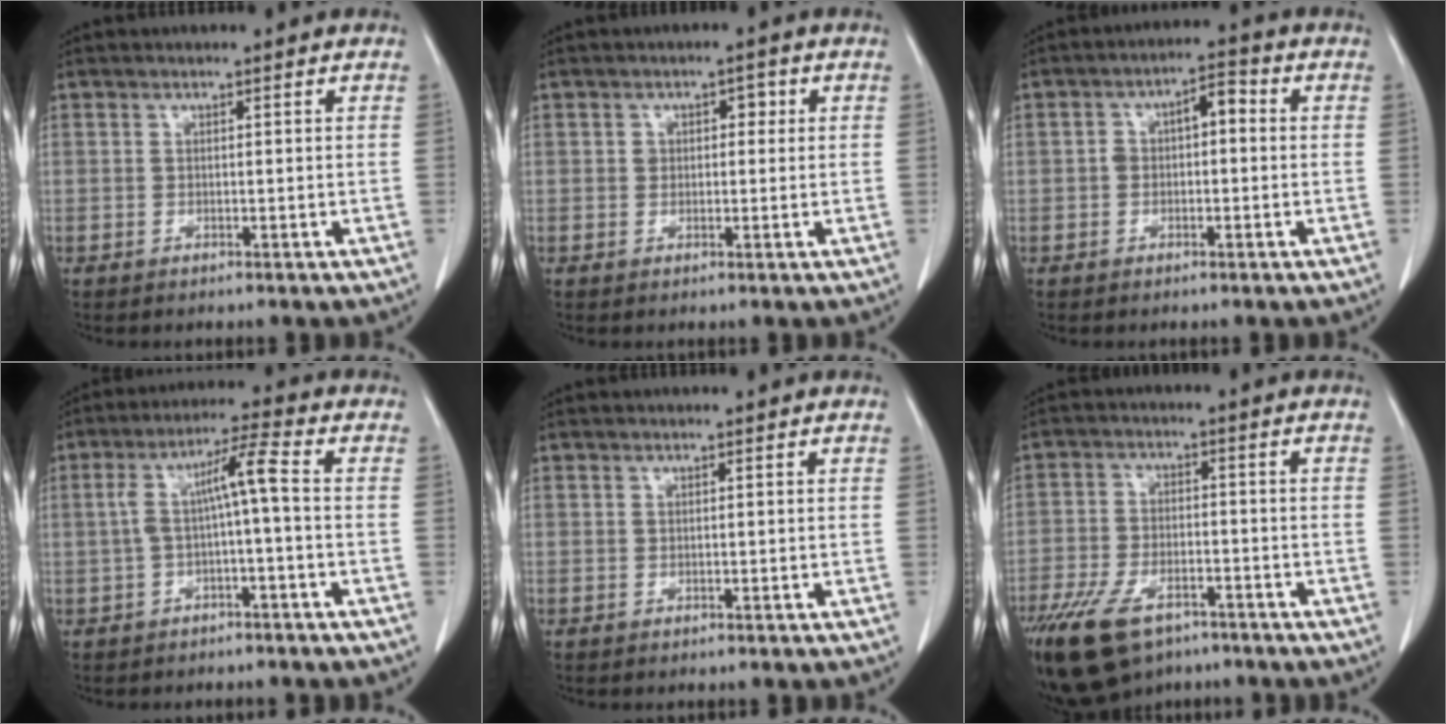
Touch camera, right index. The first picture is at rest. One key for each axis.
{"total": 2.6, "fx": 0.6, "fy": 1.8, "fz": 1.7, "tx": -0.022, "ty": 0.015, "tz": 0.007}
{"total": 4.8, "fx": 0.3, "fy": 2.5, "fz": 4.1, "tx": -0.069, "ty": 0.036, "tz": 0.003}
{"total": 6.6, "fx": -0.4, "fy": 0.2, "fz": 6.6, "tx": -0.123, "ty": 0.033, "tz": -0.004}
{"total": 0.0}
{"total": 13.7, "fx": -9.1, "fy": 6.7, "fz": 7.7, "tx": -0.168, "ty": -0.010, "tz": -0.152}